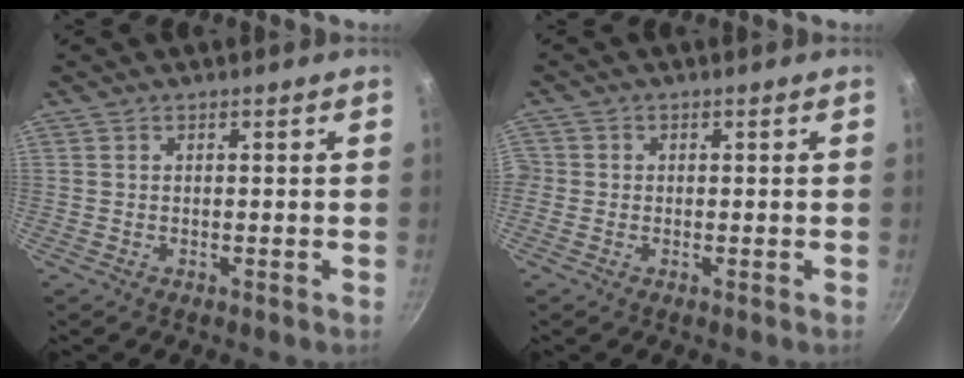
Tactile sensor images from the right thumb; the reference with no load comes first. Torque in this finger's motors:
{"motor_torque": [-0.39, 0.03, 0.56, -0.40, 0.23]}